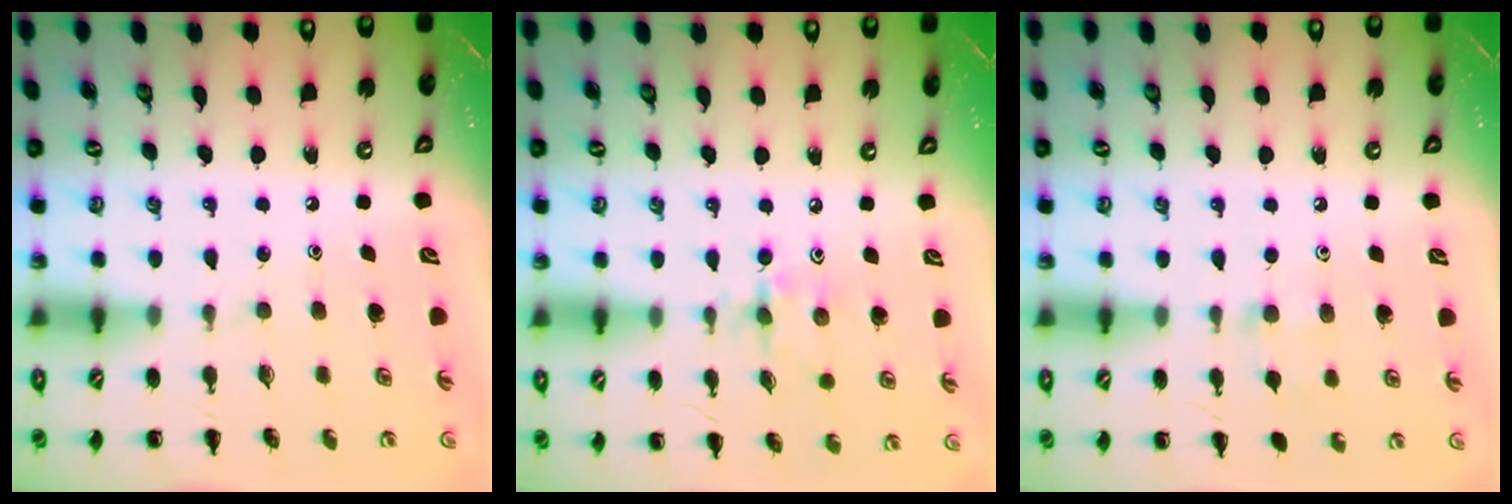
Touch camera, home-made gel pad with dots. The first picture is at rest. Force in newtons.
{"total": 2.7, "press": 2.7, "slide": 0.5}
{"total": 5.7, "press": 5.4, "slide": 1.9}